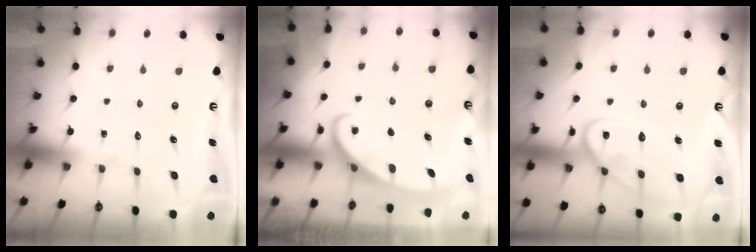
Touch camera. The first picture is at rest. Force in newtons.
{"total": 2.7, "press": 2.6, "slide": 0.4}
{"total": 13.5, "press": 13.5, "slide": 1.1}